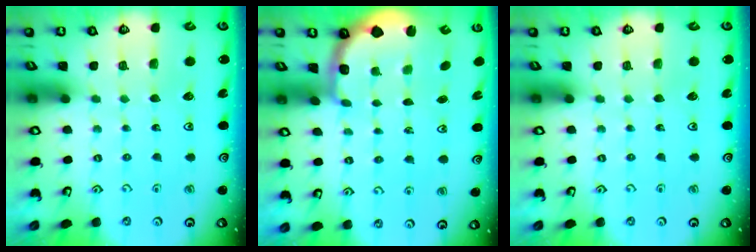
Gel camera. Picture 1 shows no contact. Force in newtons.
{"total": 2.5, "press": 1.2, "slide": 2.2}
{"total": 0.0}